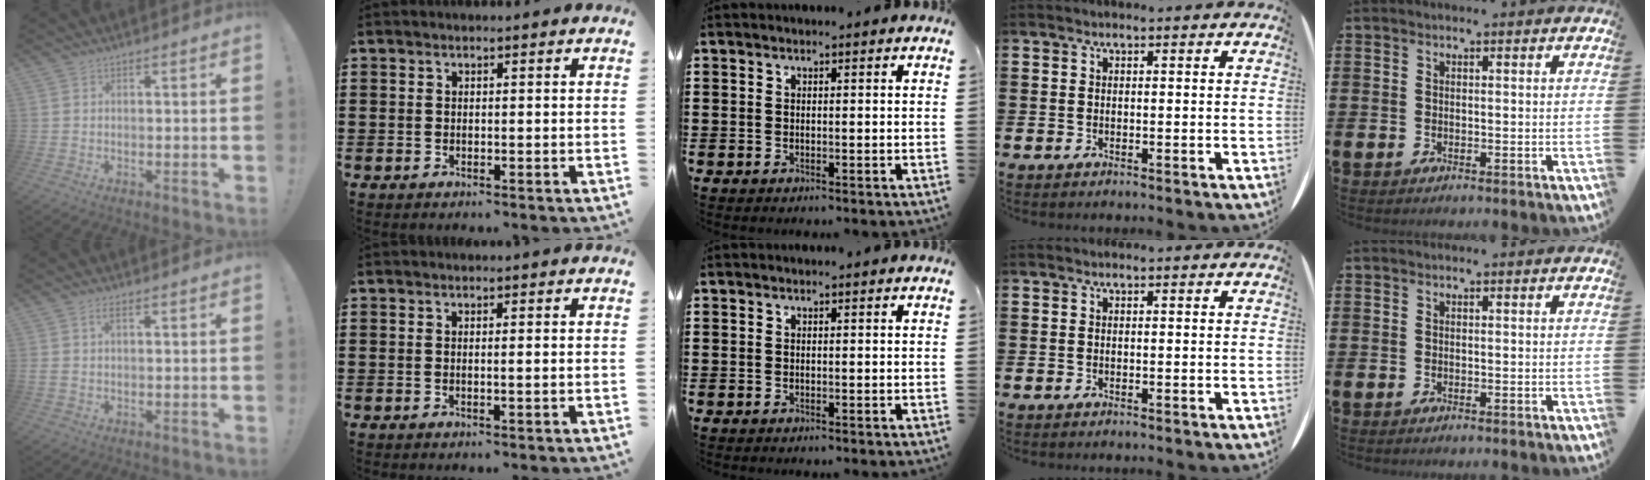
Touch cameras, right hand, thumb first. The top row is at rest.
{"thumb": {"total": 2.6, "force": [0.9, 1.3, 2.1], "torque": [-0.037, 0.002, 0.014]}, "index": {"total": 0.6, "force": [0.0, -0.2, 0.6], "torque": [-0.011, -0.003, -0.001]}}